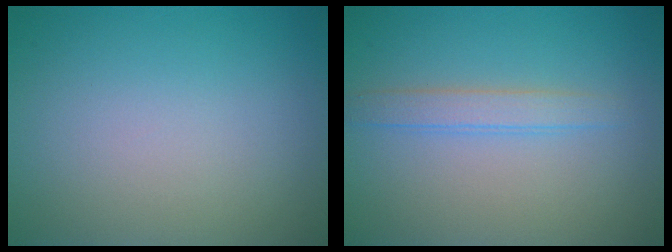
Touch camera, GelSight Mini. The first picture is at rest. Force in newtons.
{"total": 1.9, "press": 1.9, "slide": 0.0}